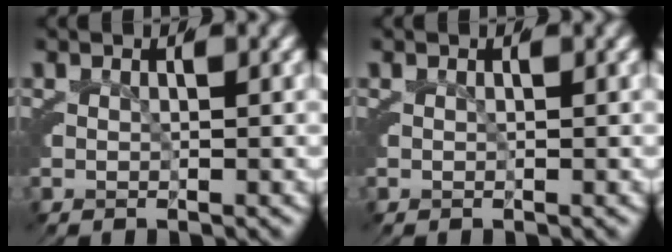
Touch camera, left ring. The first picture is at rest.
{"total": 0.0}